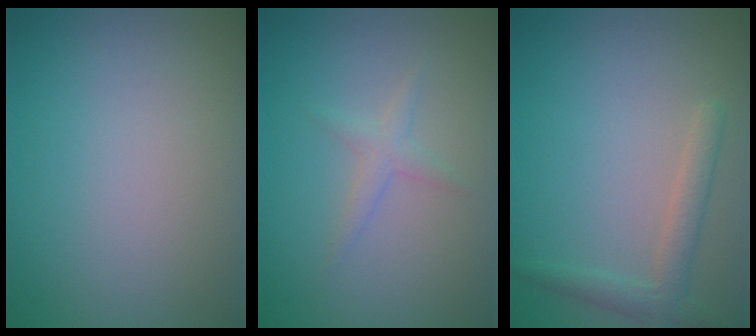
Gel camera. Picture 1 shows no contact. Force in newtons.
{"total": 1.3, "press": 1.3, "slide": 0.1}
{"total": 2.3, "press": 2.2, "slide": 0.2}